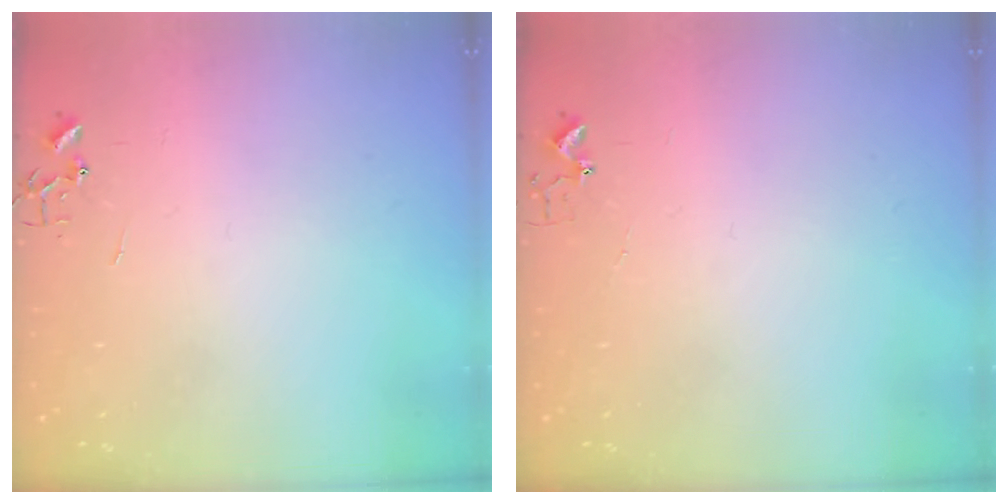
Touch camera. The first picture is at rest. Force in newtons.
{"total": 3.7, "press": 3.6, "slide": 0.5}